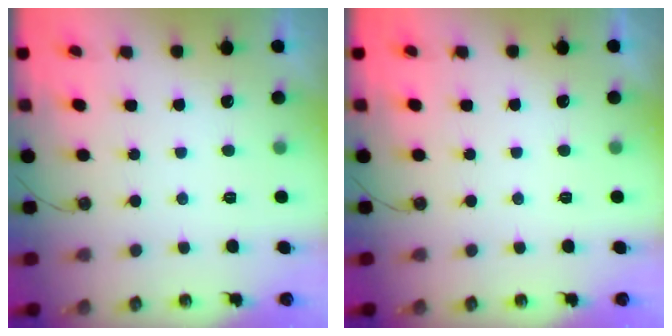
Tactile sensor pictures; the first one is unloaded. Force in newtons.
{"total": 0.0}